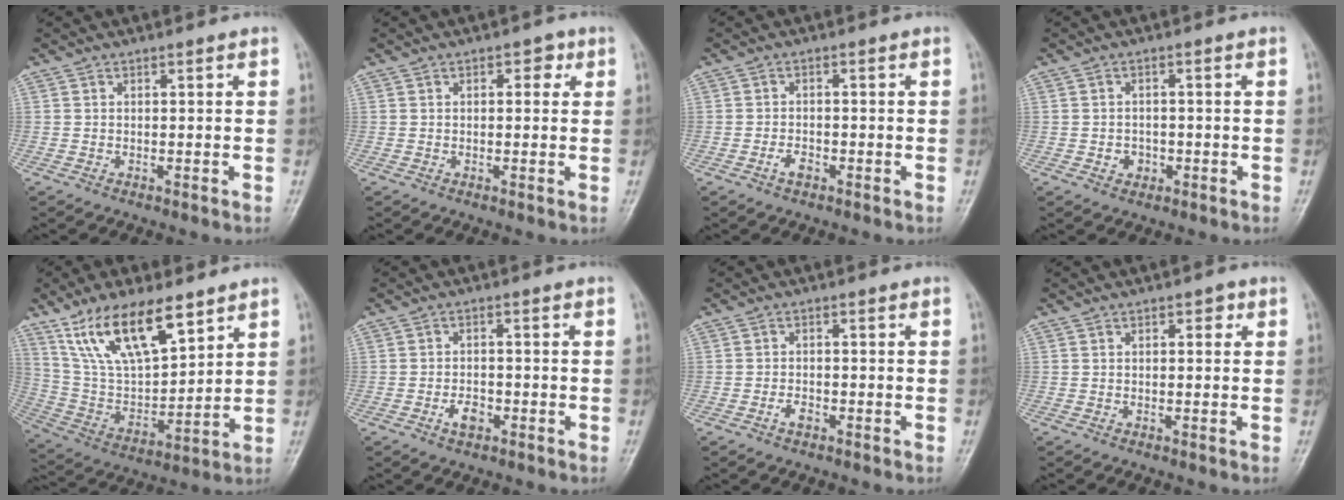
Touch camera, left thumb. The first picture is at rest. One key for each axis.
{"total": 2.5, "fx": 0.9, "fy": 1.5, "fz": 1.7, "tx": -0.005, "ty": 0.002, "tz": 0.006}
{"total": 2.3, "fx": -1.2, "fy": 1.3, "fz": 1.5, "tx": -0.024, "ty": 0.009, "tz": -0.023}
{"total": 2.7, "fx": -0.9, "fy": 2.2, "fz": 1.1, "tx": -0.002, "ty": 0.007, "tz": -0.010}
{"total": 17.6, "fx": 11.0, "fy": 6.9, "fz": 11.9, "tx": -0.188, "ty": -0.044, "tz": 0.221}
{"total": 3.3, "fx": -1.5, "fy": 1.9, "fz": 2.2, "tx": -0.032, "ty": 0.009, "tz": -0.026}
{"total": 2.0, "fx": -1.1, "fy": 1.1, "fz": 1.3, "tx": -0.020, "ty": 0.007, "tz": -0.021}
{"total": 1.7, "fx": 0.7, "fy": 1.0, "fz": 1.3, "tx": -0.007, "ty": 0.002, "tz": 0.007}